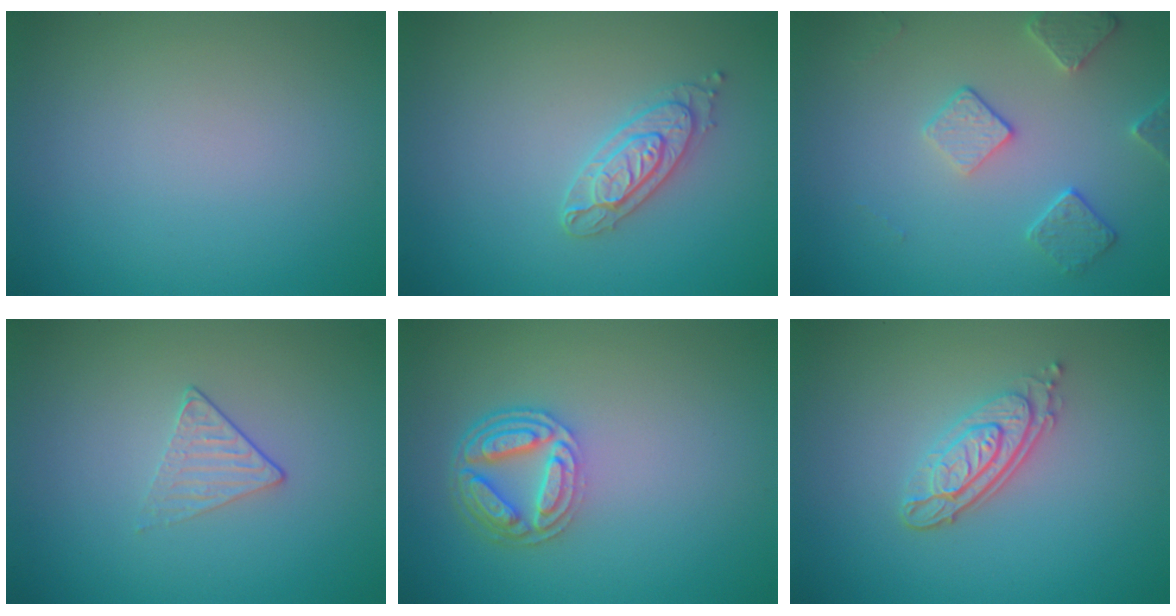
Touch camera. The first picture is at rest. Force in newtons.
{"total": 2.5, "press": 2.4, "slide": 0.6}
{"total": 2.9, "press": 2.8, "slide": 0.9}
{"total": 1.3, "press": 0.9, "slide": 0.9}
{"total": 4.6, "press": 3.6, "slide": 2.9}
{"total": 3.4, "press": 2.7, "slide": 1.9}